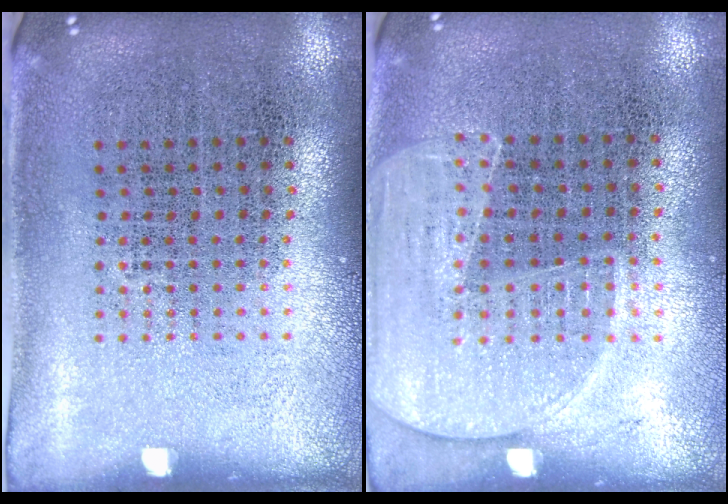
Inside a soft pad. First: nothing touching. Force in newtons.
{"total": 1.6, "press": 1.4, "slide": 0.8}